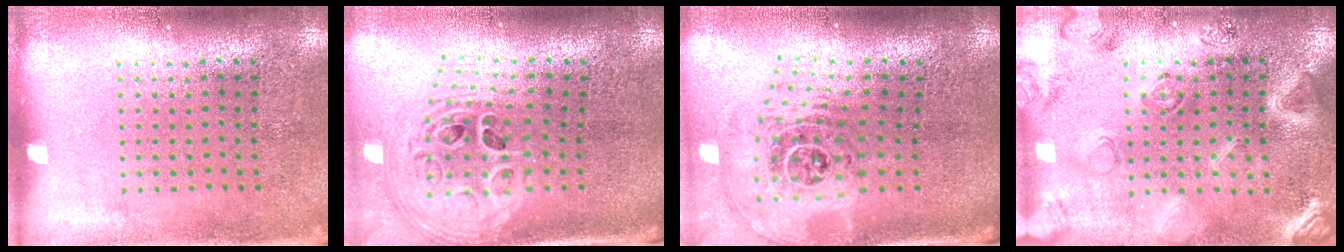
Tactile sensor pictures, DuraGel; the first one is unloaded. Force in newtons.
{"total": 2.9, "press": 2.0, "slide": 2.1}
{"total": 2.7, "press": 1.8, "slide": 2.0}
{"total": 2.9, "press": 2.9, "slide": 0.5}